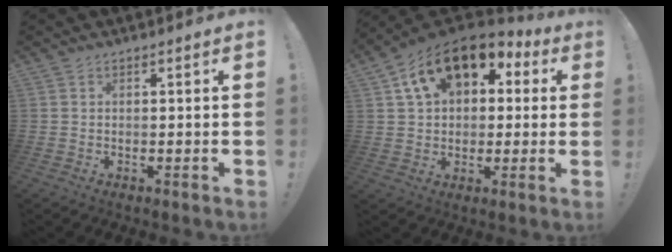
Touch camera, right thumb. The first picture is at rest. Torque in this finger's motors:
{"motor_torque": [2.49, 2.52, 0.80, 0.07, 0.13]}